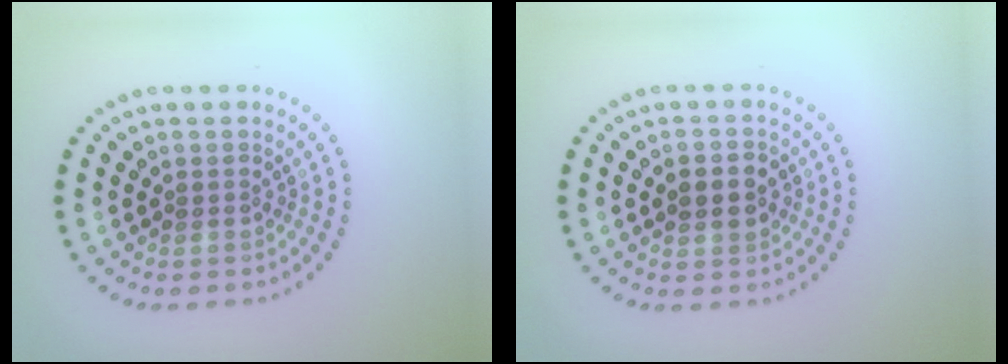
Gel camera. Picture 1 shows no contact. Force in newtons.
{"total": 2.4, "press": 2.4, "slide": 0.1}